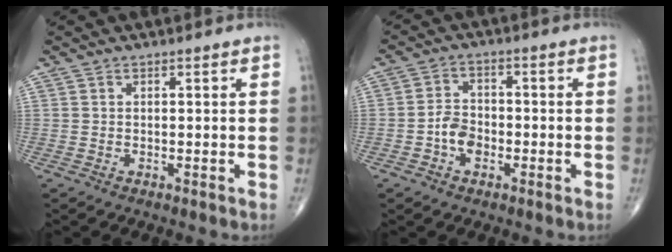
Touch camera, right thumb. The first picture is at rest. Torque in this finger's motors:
{"motor_torque": [0.98, 0.85, 0.29, -0.45, 0.05]}